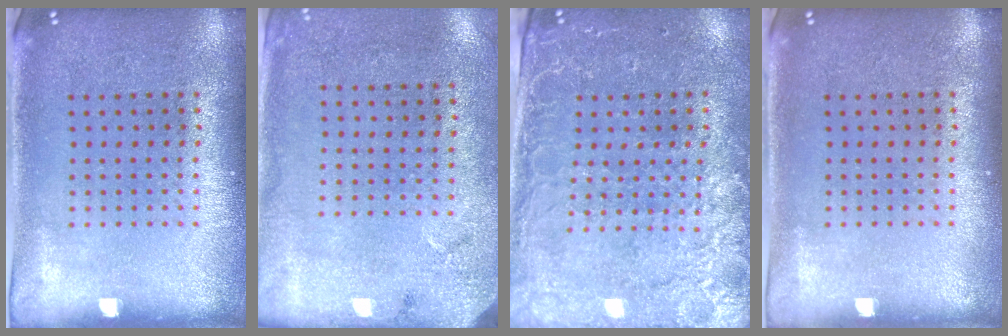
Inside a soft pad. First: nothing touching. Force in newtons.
{"total": 2.7, "press": 2.1, "slide": 1.7}
{"total": 3.0, "press": 2.8, "slide": 1.2}
{"total": 0.0}